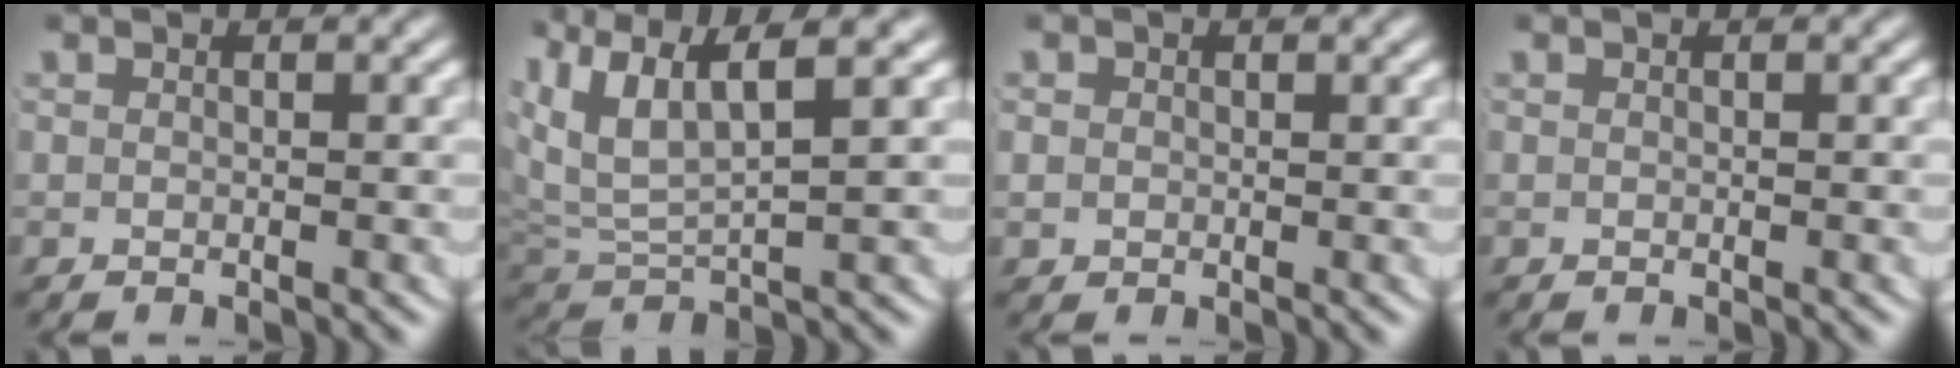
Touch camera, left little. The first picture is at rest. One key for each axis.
{"total": 8.1, "fx": 3.3, "fy": 5.2, "fz": 5.3, "tx": -0.126, "ty": 0.006, "tz": 0.052}
{"total": 1.7, "fx": 0.0, "fy": 1.6, "fz": 0.5, "tx": -0.018, "ty": -0.006, "tz": 0.003}
{"total": 0.0}